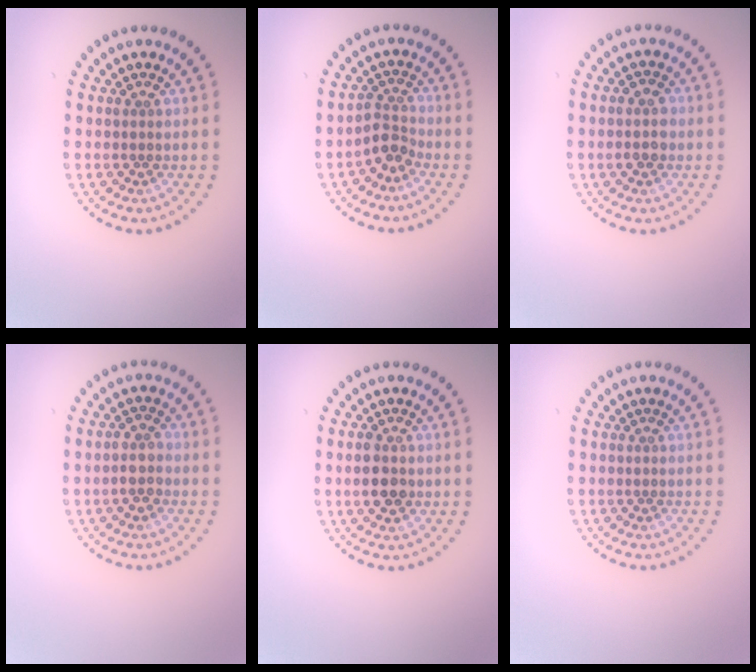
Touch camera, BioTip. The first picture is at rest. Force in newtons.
{"total": 2.3, "press": 1.7, "slide": 1.5}
{"total": 2.0, "press": 2.0, "slide": 0.0}
{"total": 2.0, "press": 1.9, "slide": 0.7}
{"total": 2.9, "press": 2.9, "slide": 0.3}
{"total": 0.0}